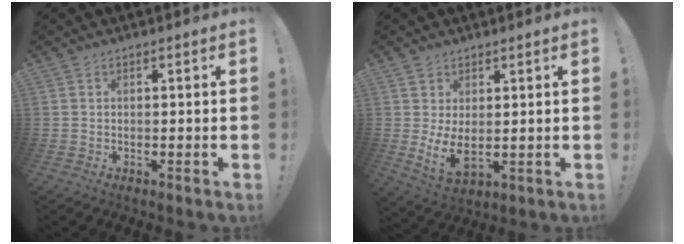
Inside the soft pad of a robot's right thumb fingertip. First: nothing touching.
{"total": 6.4, "force": [1.7, 3.5, 5.1], "torque": [-0.088, -0.026, 0.036]}